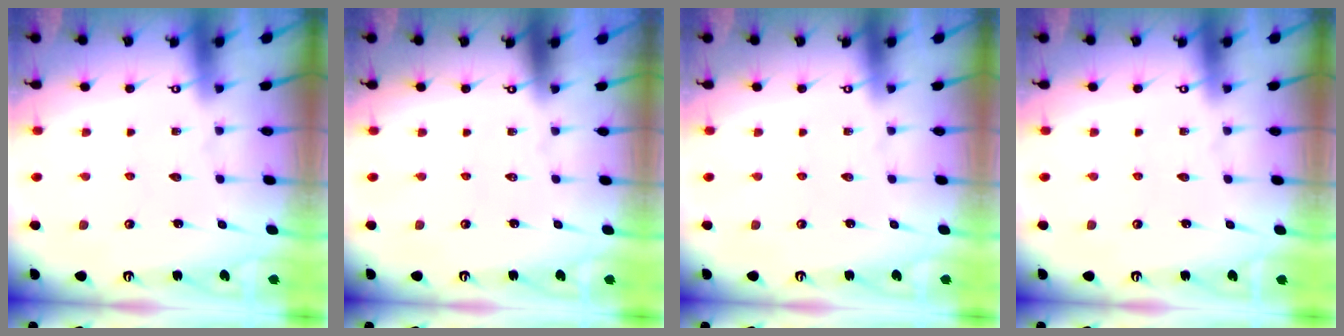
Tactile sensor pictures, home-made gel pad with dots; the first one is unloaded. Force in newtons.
{"total": 0.0}
{"total": 0.0}
{"total": 0.0}